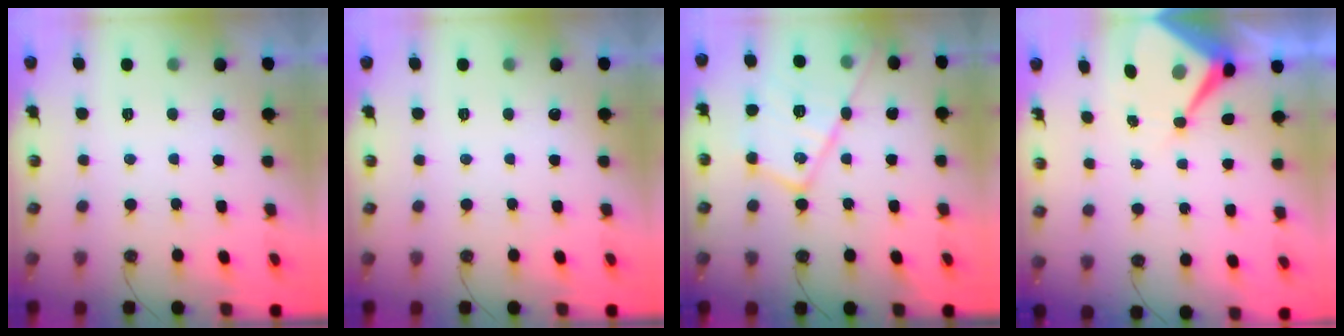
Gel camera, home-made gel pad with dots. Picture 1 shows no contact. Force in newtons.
{"total": 0.0}
{"total": 18.3, "press": 18.3, "slide": 1.0}
{"total": 8.6, "press": 8.6, "slide": 0.8}